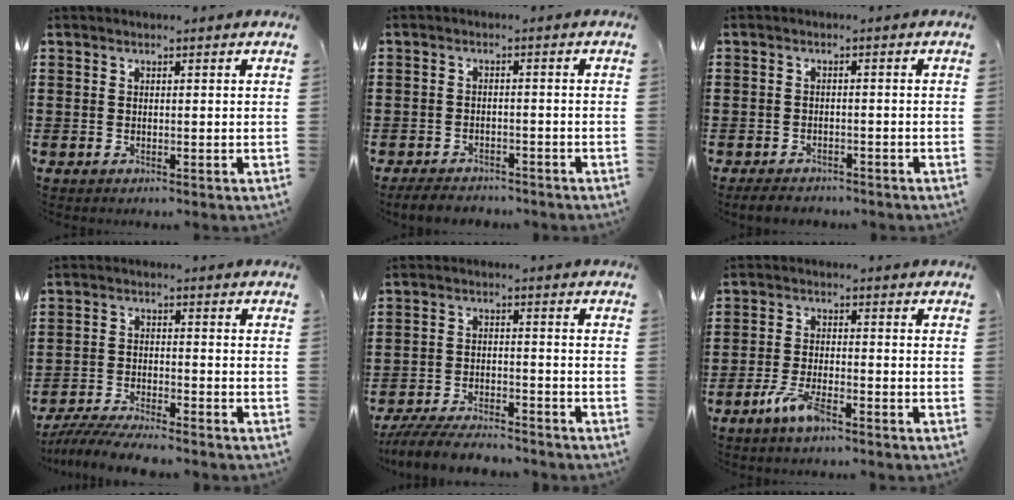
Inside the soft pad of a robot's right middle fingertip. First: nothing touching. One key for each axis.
{"total": 3.1, "fx": -3.0, "fy": 0.8, "fz": 0.2, "tx": -0.014, "ty": -0.001, "tz": -0.066}
{"total": 2.5, "fx": -2.3, "fy": 0.8, "fz": 0.2, "tx": -0.008, "ty": 0.001, "tz": -0.051}
{"total": 5.3, "fx": -5.1, "fy": 0.3, "fz": 1.4, "tx": -0.037, "ty": -0.008, "tz": -0.102}
{"total": 6.0, "fx": -5.6, "fy": 0.8, "fz": 1.7, "tx": -0.037, "ty": 0.000, "tz": -0.111}
{"total": 5.1, "fx": -3.2, "fy": 1.5, "fz": 3.7, "tx": -0.086, "ty": -0.003, "tz": -0.063}